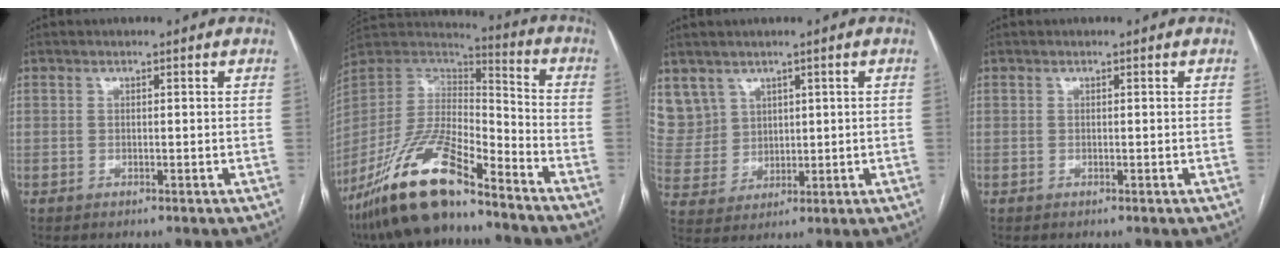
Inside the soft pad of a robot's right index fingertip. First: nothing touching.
{"total": 18.8, "force": [-13.6, 4.8, 12.0], "torque": [-0.252, -0.006, -0.254]}
{"total": 8.4, "force": [4.9, 6.8, 0.6], "torque": [-0.024, 0.025, 0.121]}
{"total": 0.0}